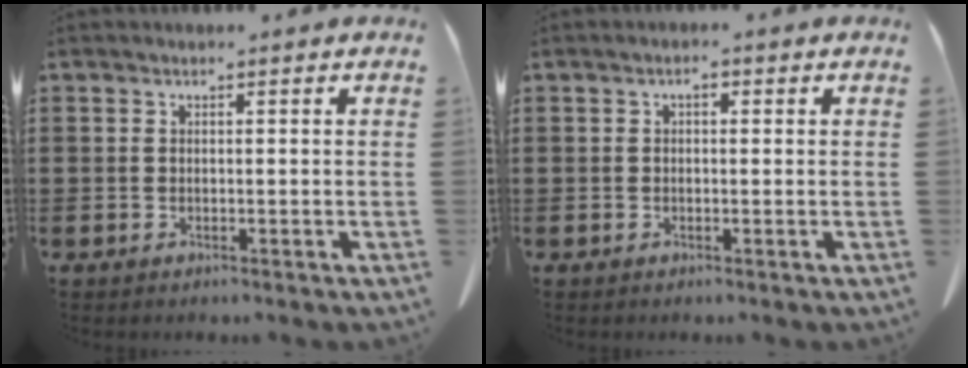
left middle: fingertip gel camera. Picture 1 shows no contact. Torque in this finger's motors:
{"motor_torque": [-0.04, 0.04, 0.00, 0.01]}